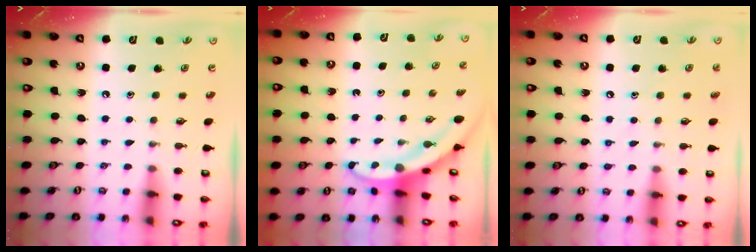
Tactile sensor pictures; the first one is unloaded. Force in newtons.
{"total": 3.3, "press": 3.3, "slide": 0.2}
{"total": 5.7, "press": 5.7, "slide": 0.7}